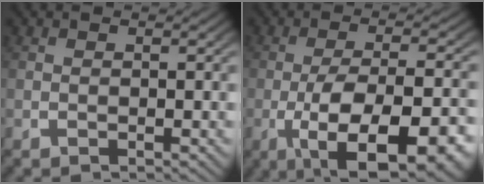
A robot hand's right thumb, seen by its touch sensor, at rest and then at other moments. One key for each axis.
{"total": 11.8, "fx": -4.1, "fy": 5.8, "fz": 9.4, "tx": -0.186, "ty": -0.047, "tz": -0.033}